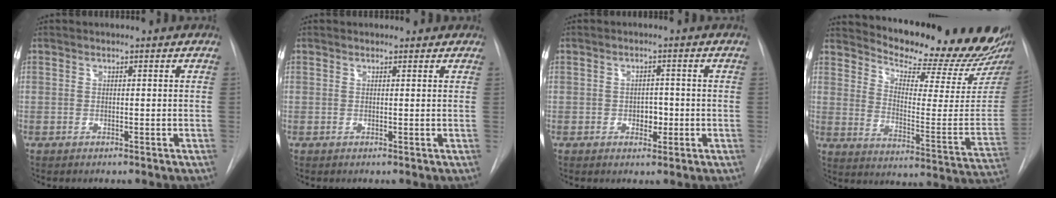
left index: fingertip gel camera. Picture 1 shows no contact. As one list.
[{"total": 1.1, "force": [0.8, 0.8, 0.1], "torque": [0.003, 0.002, 0.000]}, {"total": 2.6, "force": [-1.4, 1.6, 1.6], "torque": [-0.017, -0.002, -0.017]}, {"total": 21.2, "force": [19.5, 1.8, 8.2], "torque": [-0.126, -0.109, 0.253]}]